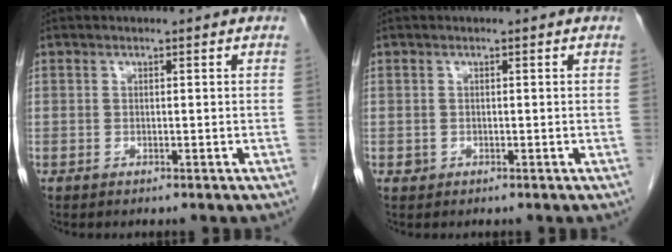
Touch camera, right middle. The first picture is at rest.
{"total": 0.6, "force": [-0.2, 0.6, 0.1], "torque": [-0.002, 0.002, -0.002]}